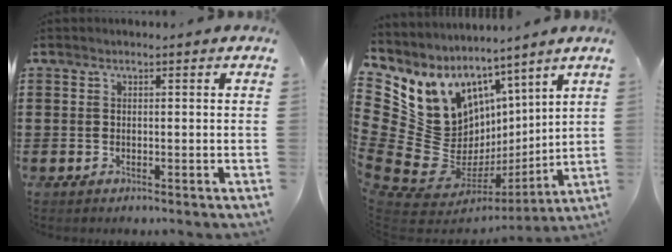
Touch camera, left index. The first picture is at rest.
{"total": 14.1, "force": [2.4, 12.8, 5.4], "torque": [-0.144, -0.058, 0.065]}